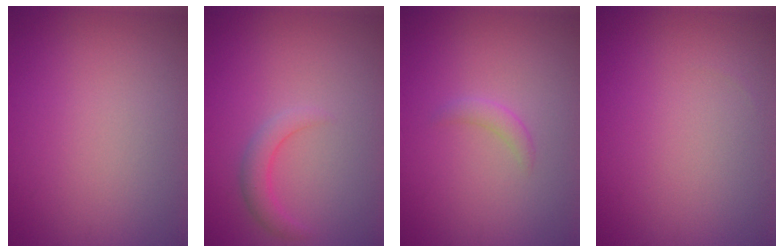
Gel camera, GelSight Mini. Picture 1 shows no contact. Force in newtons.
{"total": 1.9, "press": 1.9, "slide": 0.2}
{"total": 1.2, "press": 1.1, "slide": 0.0}
{"total": 0.0}